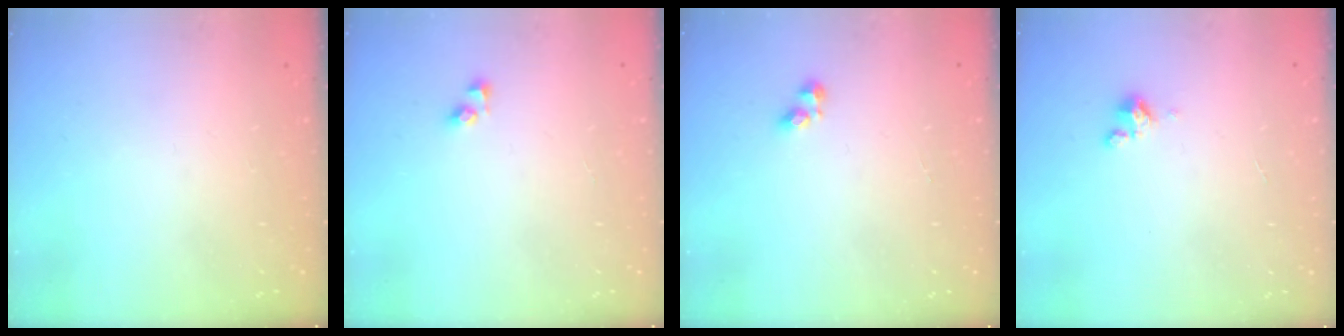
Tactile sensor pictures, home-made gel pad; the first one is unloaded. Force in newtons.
{"total": 4.0, "press": 4.0, "slide": 0.4}
{"total": 3.0, "press": 2.9, "slide": 0.6}
{"total": 1.8, "press": 1.7, "slide": 0.4}